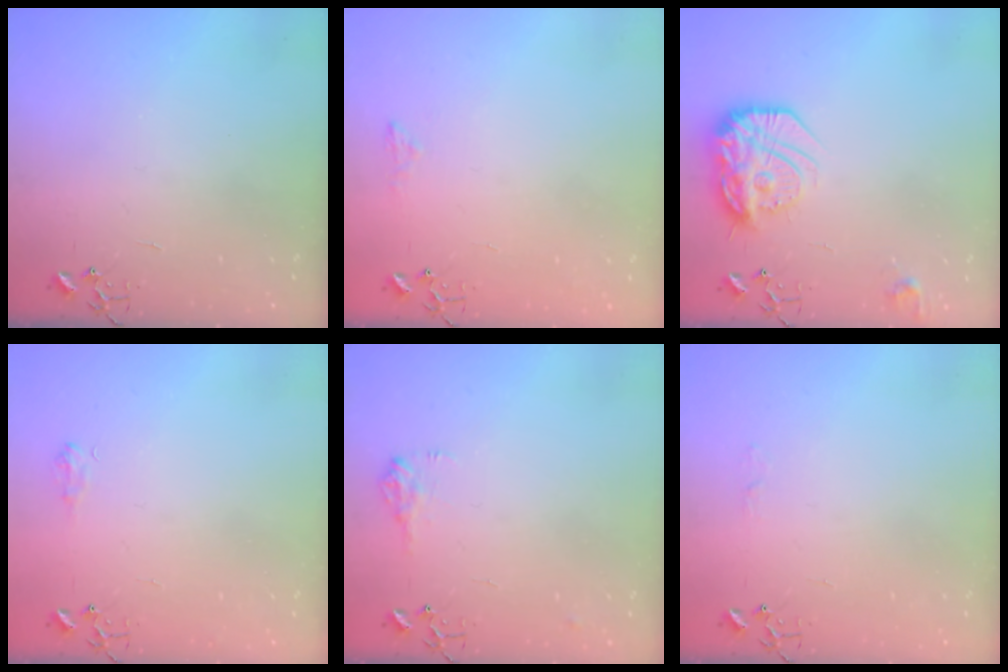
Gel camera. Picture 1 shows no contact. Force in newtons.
{"total": 5.9, "press": 5.9, "slide": 0.8}
{"total": 19.0, "press": 18.9, "slide": 1.4}
{"total": 6.0, "press": 5.9, "slide": 0.7}
{"total": 8.1, "press": 8.1, "slide": 0.3}
{"total": 3.3, "press": 3.2, "slide": 0.5}